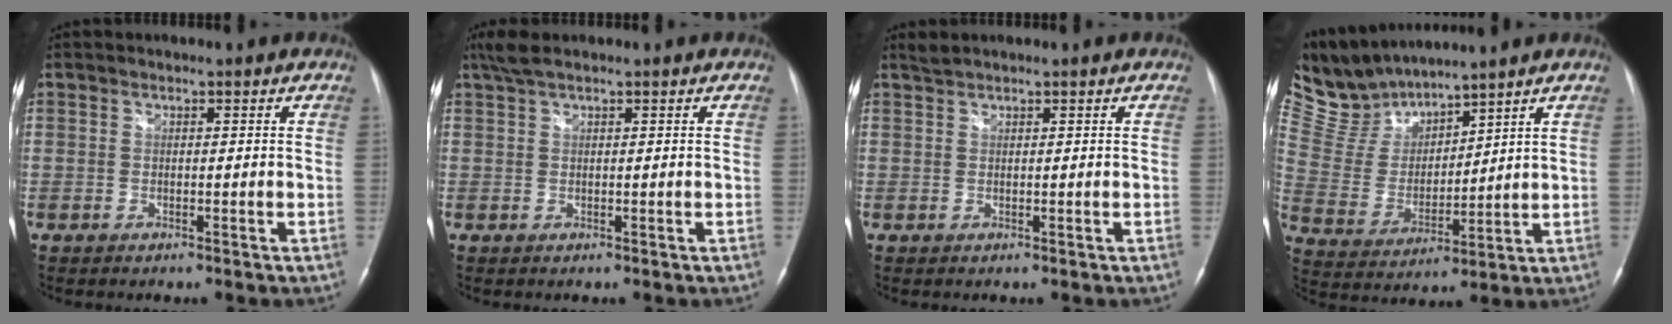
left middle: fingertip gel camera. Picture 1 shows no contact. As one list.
[{"total": 2.8, "force": [2.1, 0.2, 1.8], "torque": [-0.047, 0.019, 0.045]}, {"total": 1.0, "force": [1.0, -0.2, 0.2], "torque": [-0.010, 0.009, 0.026]}, {"total": 9.5, "force": [9.2, 1.6, 1.2], "torque": [-0.049, 0.011, 0.206]}]